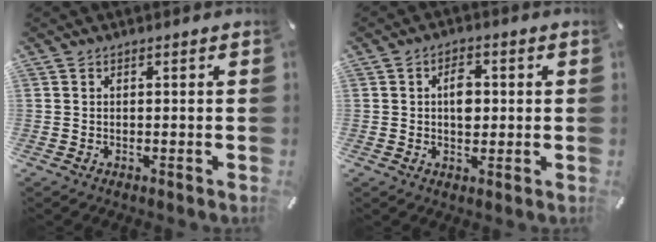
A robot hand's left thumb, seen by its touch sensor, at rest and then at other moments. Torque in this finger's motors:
{"motor_torque": [0.98, 0.91, 0.61, 0.06, 0.01]}